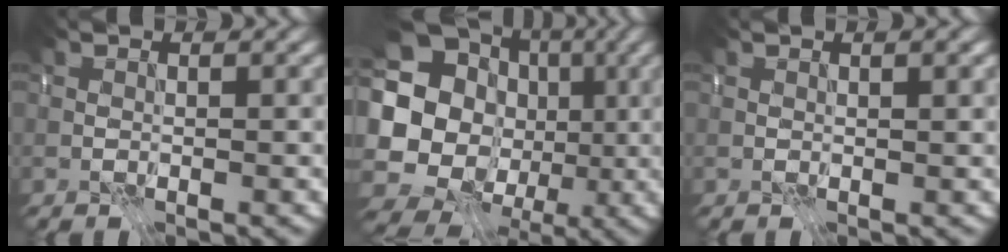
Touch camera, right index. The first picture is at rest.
{"total": 17.9, "force": [-0.2, 16.2, 7.6], "torque": [-0.173, 0.003, -0.009]}
{"total": 1.3, "force": [0.7, 0.1, 1.1], "torque": [-0.015, 0.000, 0.011]}